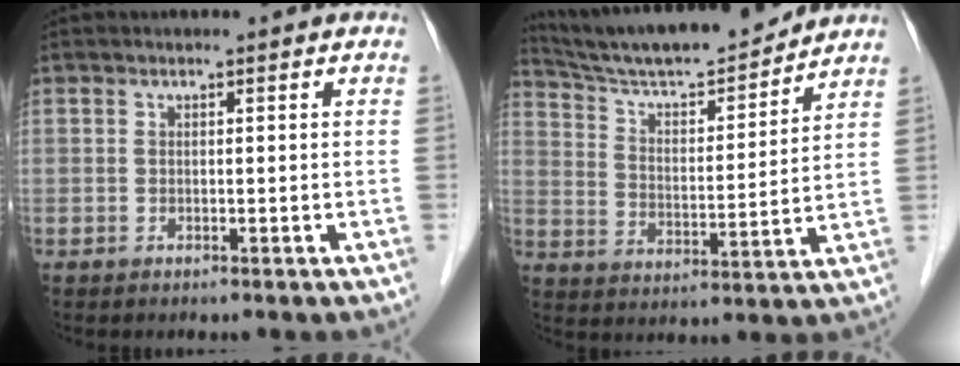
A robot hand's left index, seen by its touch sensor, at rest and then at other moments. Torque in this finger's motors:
{"motor_torque": [-0.16, -0.55, 0.17, 0.05]}